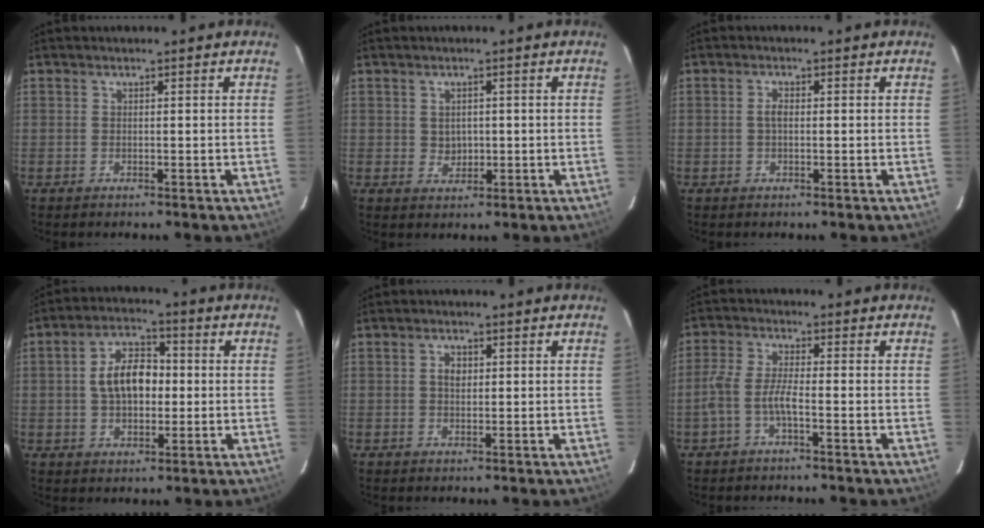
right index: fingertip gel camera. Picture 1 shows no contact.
{"total": 2.6, "force": [0.2, 2.4, 1.0], "torque": [-0.012, 0.002, 0.008]}
{"total": 1.5, "force": [-0.1, 0.8, 1.3], "torque": [-0.025, 0.005, -0.004]}
{"total": 9.4, "force": [0.3, 5.8, 7.4], "torque": [-0.137, 0.023, 0.007]}
{"total": 2.0, "force": [0.3, 1.4, 1.3], "torque": [-0.021, 0.006, 0.004]}
{"total": 4.5, "force": [-2.0, 0.7, 4.0], "torque": [-0.095, 0.007, -0.042]}